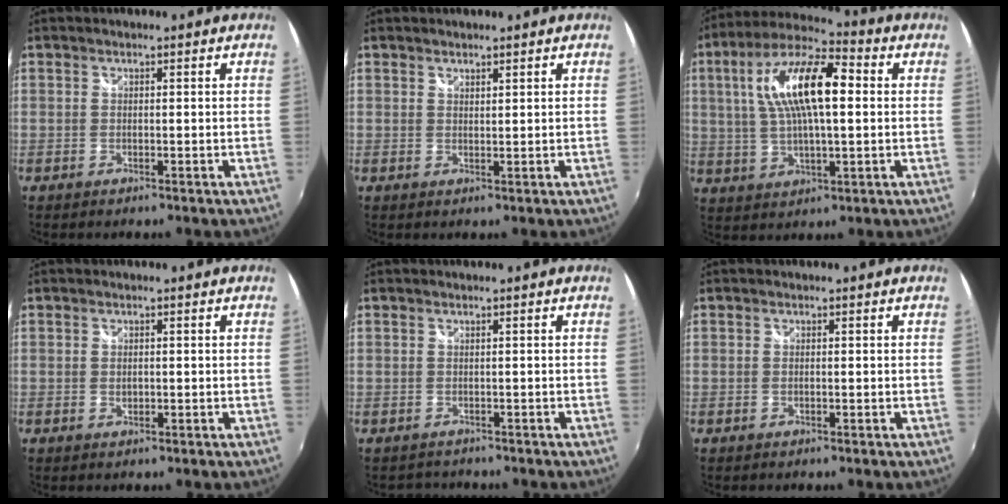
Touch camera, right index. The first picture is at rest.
{"total": 1.1, "force": [1.0, 0.2, 0.3], "torque": [-0.004, -0.001, 0.018]}
{"total": 16.4, "force": [3.2, 5.7, 15.1], "torque": [-0.281, 0.024, 0.050]}
{"total": 1.1, "force": [-0.1, 0.9, 0.6], "torque": [-0.010, 0.000, -0.003]}
{"total": 1.5, "force": [-1.1, 1.1, -0.2], "torque": [0.000, 0.001, -0.015]}
{"total": 0.0}